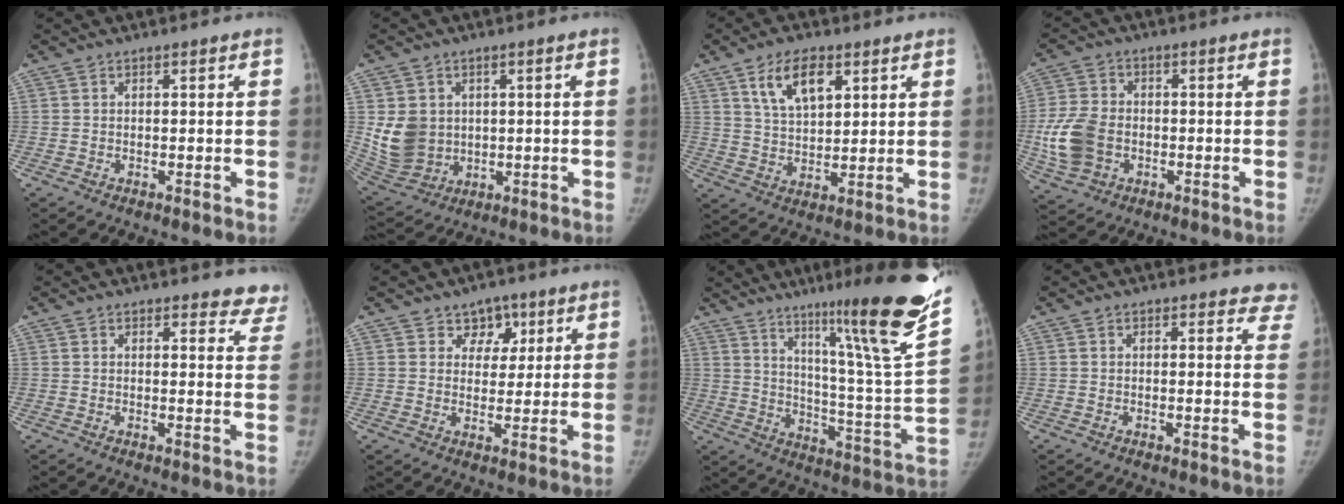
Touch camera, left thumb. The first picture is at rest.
{"total": 9.9, "force": [1.2, 8.5, 5.0], "torque": [-0.073, -0.009, 0.049]}
{"total": 9.7, "force": [4.8, 5.0, 6.7], "torque": [-0.100, -0.022, 0.091]}
{"total": 10.2, "force": [-2.0, 7.6, 6.5], "torque": [-0.131, 0.007, -0.035]}
{"total": 7.3, "force": [6.9, 2.5, 0.6], "torque": [0.046, -0.037, 0.044]}
{"total": 5.4, "force": [3.0, 4.2, 1.3], "torque": [0.016, -0.012, 0.044]}
{"total": 27.7, "force": [16.4, 2.7, 22.1], "torque": [-0.301, -0.080, 0.248]}
{"total": 5.2, "force": [4.8, 2.2, 0.3], "torque": [0.045, -0.020, 0.024]}